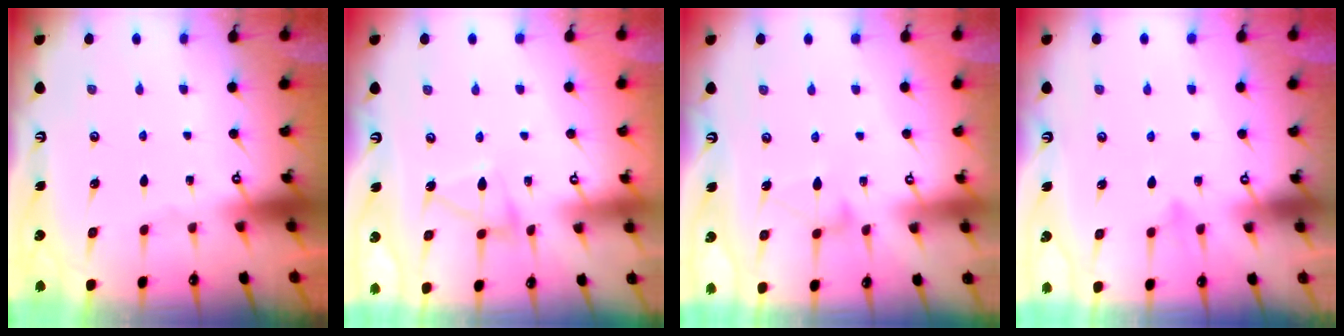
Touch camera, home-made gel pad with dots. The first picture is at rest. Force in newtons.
{"total": 8.2, "press": 8.1, "slide": 0.6}
{"total": 7.3, "press": 7.3, "slide": 0.3}
{"total": 7.4, "press": 7.4, "slide": 0.6}